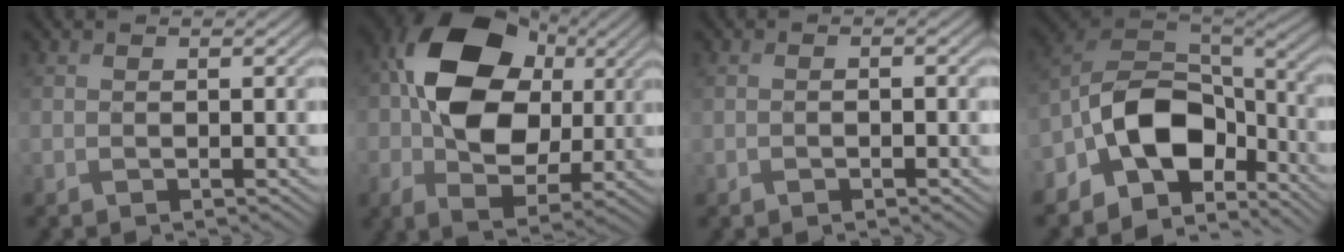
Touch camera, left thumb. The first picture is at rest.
{"total": 16.1, "force": [2.2, 11.4, 11.1], "torque": [-0.203, 0.016, 0.029]}
{"total": 1.2, "force": [-0.6, 0.4, 1.0], "torque": [-0.016, 0.000, -0.010]}
{"total": 13.8, "force": [-6.0, 8.8, 8.8], "torque": [-0.181, -0.006, -0.138]}